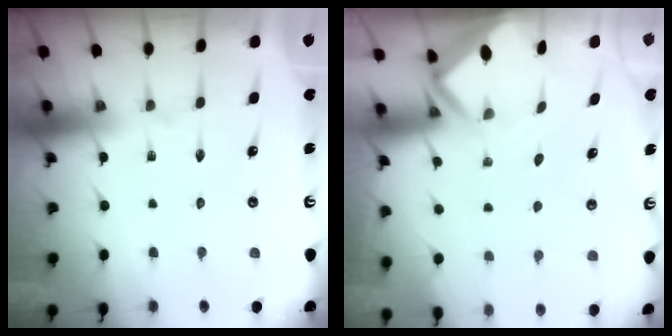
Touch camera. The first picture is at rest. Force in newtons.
{"total": 2.6, "press": 2.5, "slide": 0.3}